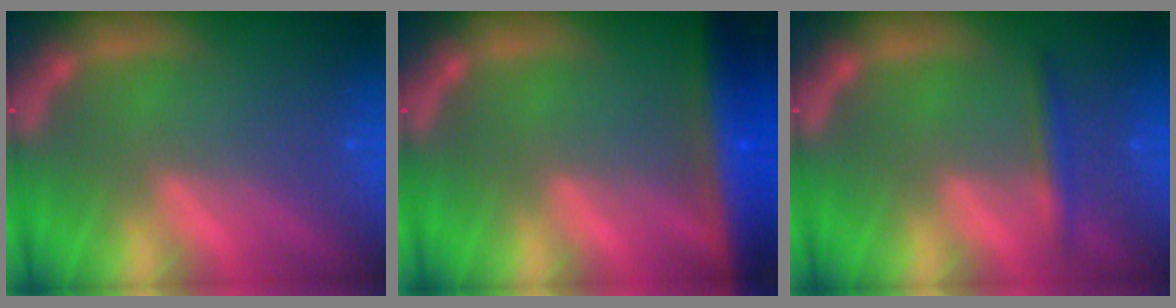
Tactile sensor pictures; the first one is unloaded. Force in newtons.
{"total": 8.6}
{"total": 1.9}